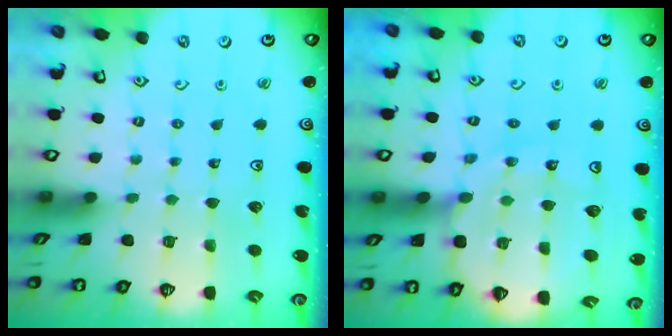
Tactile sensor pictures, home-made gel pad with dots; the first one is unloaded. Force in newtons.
{"total": 13.5, "press": 13.5, "slide": 1.2}